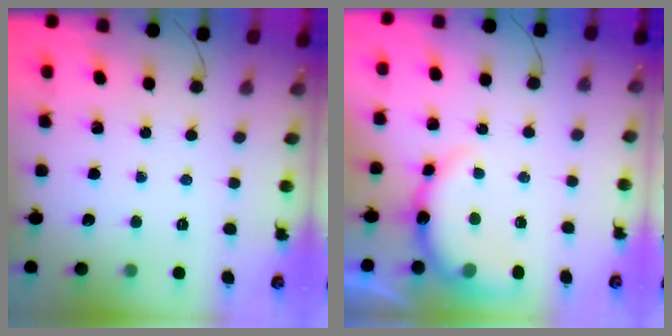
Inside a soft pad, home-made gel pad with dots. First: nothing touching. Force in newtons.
{"total": 9.7, "press": 9.7, "slide": 0.9}